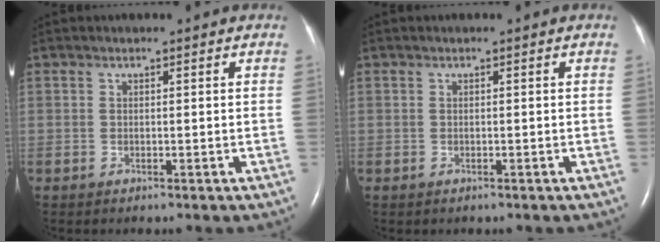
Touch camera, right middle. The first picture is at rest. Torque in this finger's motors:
{"motor_torque": [-0.06, -0.14, -0.04, -0.01]}